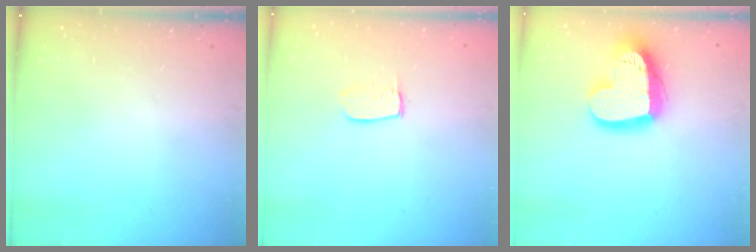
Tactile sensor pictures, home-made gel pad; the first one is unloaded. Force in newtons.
{"total": 6.2, "press": 6.2, "slide": 0.4}
{"total": 18.8, "press": 18.7, "slide": 1.8}